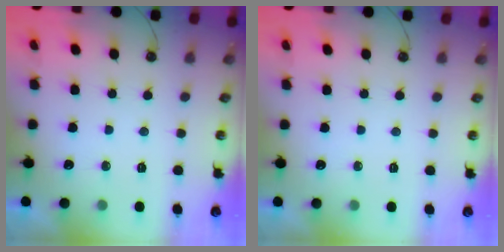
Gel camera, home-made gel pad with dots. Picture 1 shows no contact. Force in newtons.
{"total": 0.0}